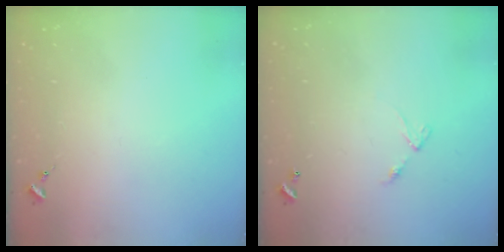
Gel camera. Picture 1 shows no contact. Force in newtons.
{"total": 4.7, "press": 4.7, "slide": 0.4}